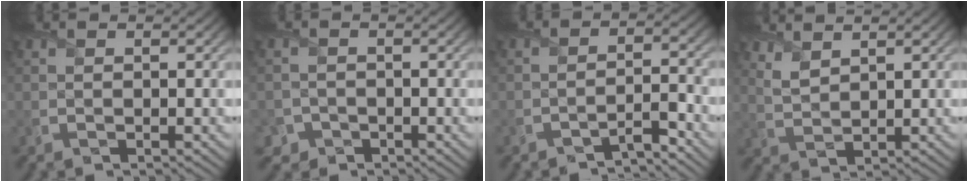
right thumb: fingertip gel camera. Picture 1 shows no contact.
{"total": 2.6, "force": [-1.6, 2.0, 0.3], "torque": [-0.003, -0.001, -0.032]}
{"total": 3.1, "force": [-2.7, 0.5, 1.5], "torque": [-0.022, 0.012, -0.049]}
{"total": 3.5, "force": [2.7, 1.3, 1.8], "torque": [-0.047, -0.003, 0.064]}